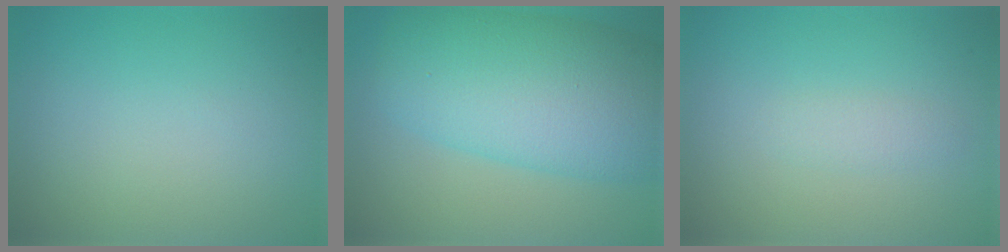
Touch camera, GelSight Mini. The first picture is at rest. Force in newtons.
{"total": 10.9, "press": 10.9, "slide": 0.3}
{"total": 1.1, "press": 1.1, "slide": 0.1}